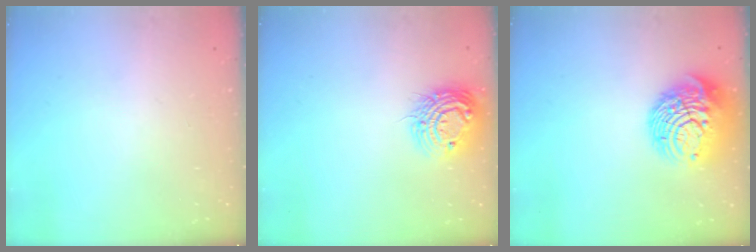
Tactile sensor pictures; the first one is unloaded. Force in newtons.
{"total": 13.3, "press": 13.3, "slide": 0.9}
{"total": 14.3, "press": 14.2, "slide": 1.4}